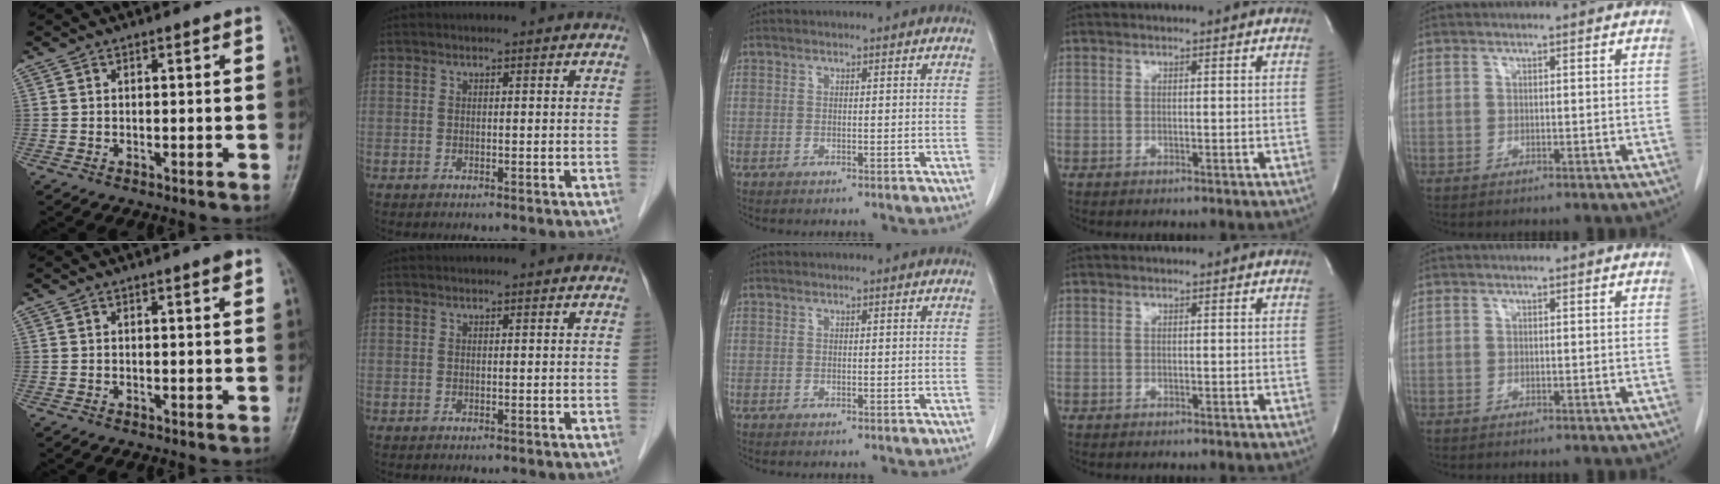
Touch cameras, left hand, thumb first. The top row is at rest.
{"thumb": {"total": 1.2, "force": [0.8, 0.1, 1.0], "torque": [-0.011, -0.003, 0.009]}, "index": {"total": 0.9, "force": [0.9, 0.0, 0.2], "torque": [-0.007, 0.017, 0.015]}}